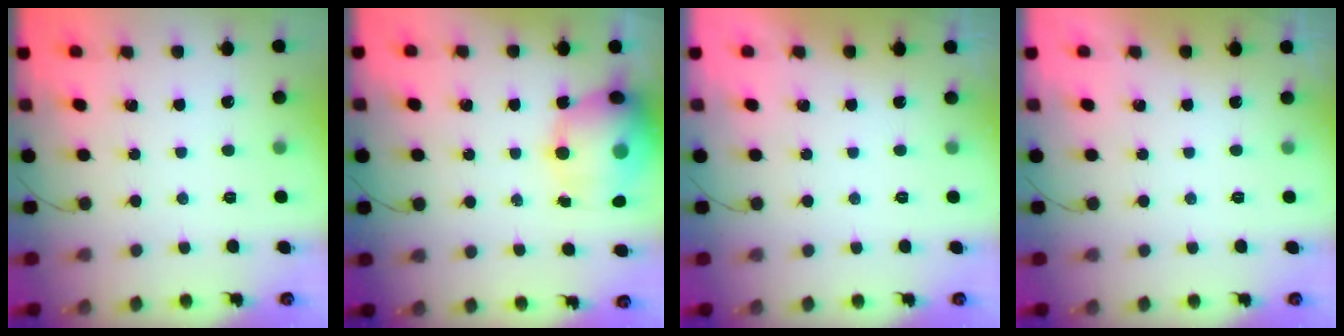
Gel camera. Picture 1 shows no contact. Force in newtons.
{"total": 19.3, "press": 18.8, "slide": 4.2}
{"total": 0.0}
{"total": 0.0}